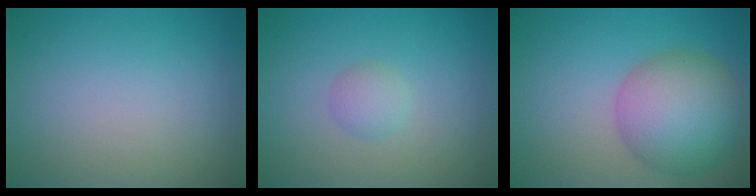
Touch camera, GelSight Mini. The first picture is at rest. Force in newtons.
{"total": 1.4, "press": 1.4, "slide": 0.1}
{"total": 8.1, "press": 8.1, "slide": 0.3}